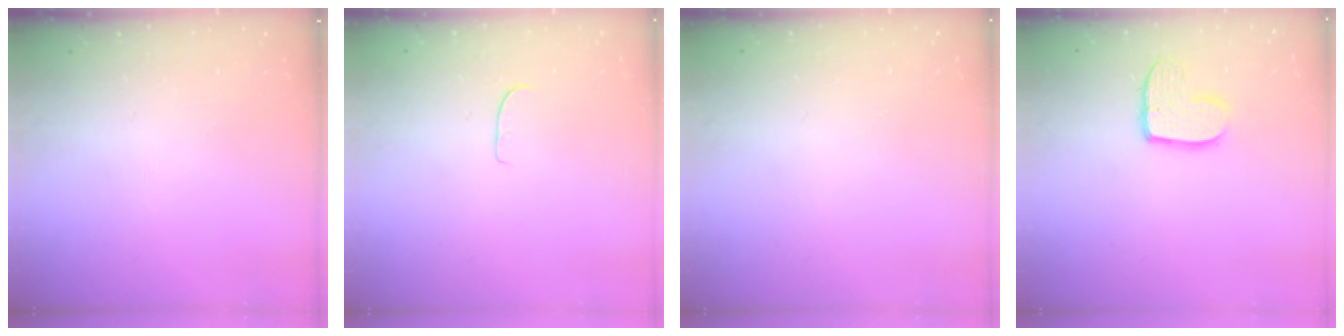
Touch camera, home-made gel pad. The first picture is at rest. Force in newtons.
{"total": 5.4, "press": 5.4, "slide": 0.3}
{"total": 0.0}
{"total": 9.8, "press": 9.8, "slide": 0.5}